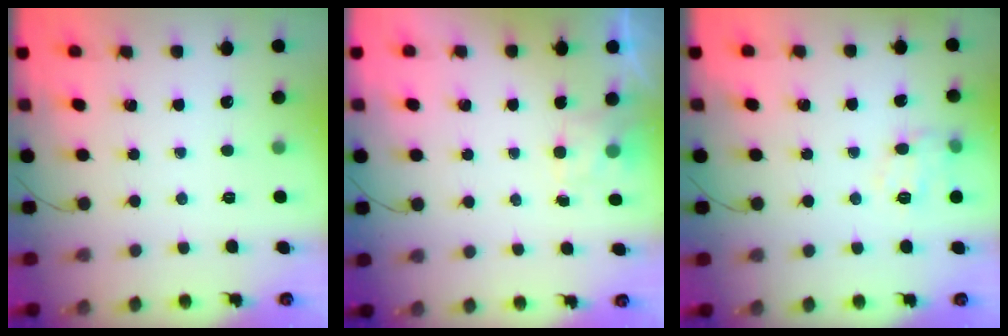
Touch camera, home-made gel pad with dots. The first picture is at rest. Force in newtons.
{"total": 1.4, "press": 0.7, "slide": 1.2}
{"total": 9.9, "press": 9.9, "slide": 0.4}